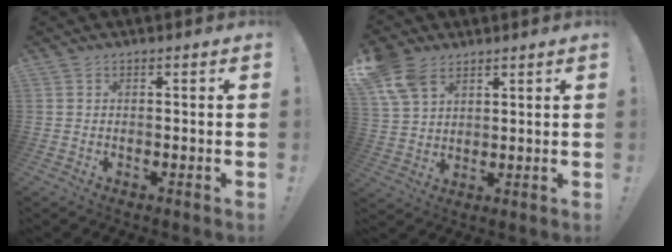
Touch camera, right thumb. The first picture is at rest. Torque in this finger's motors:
{"motor_torque": [0.03, 0.39, 0.77, 0.63, 0.13]}